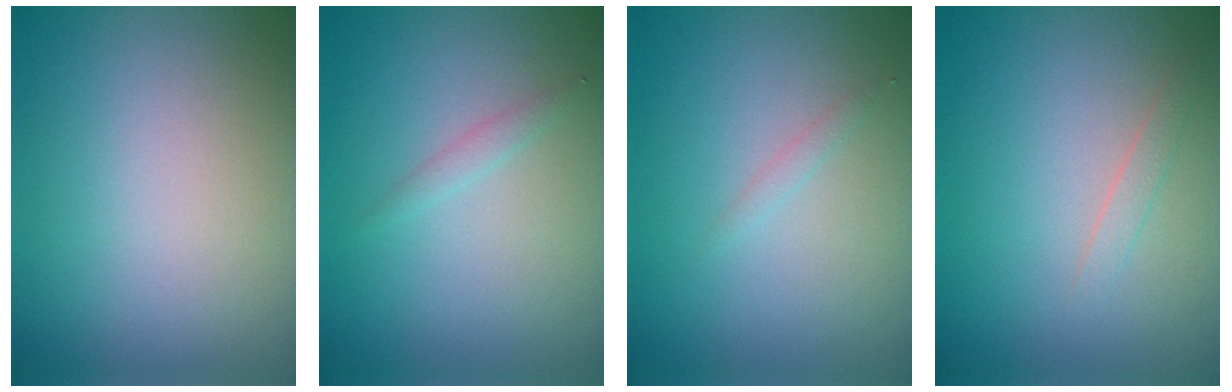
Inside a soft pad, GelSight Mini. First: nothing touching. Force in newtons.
{"total": 0.8, "press": 0.8, "slide": 0.1}
{"total": 0.7, "press": 0.7, "slide": 0.1}
{"total": 0.8, "press": 0.8, "slide": 0.1}